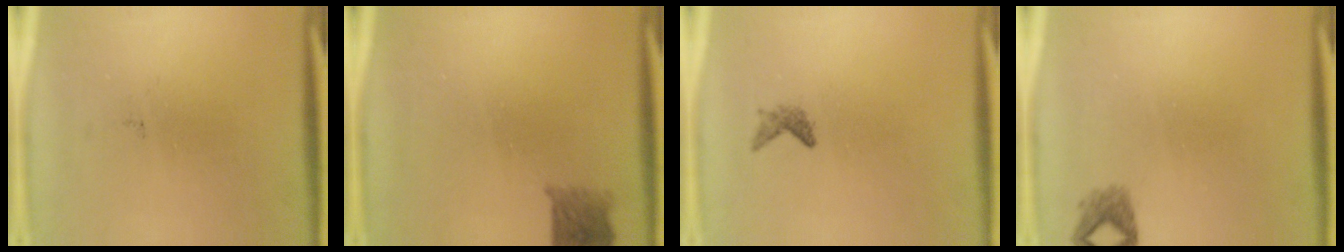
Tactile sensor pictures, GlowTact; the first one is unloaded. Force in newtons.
{"total": 2.8}
{"total": 1.1}
{"total": 1.4}